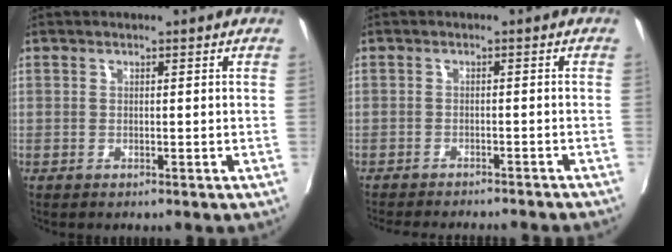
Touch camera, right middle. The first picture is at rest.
{"total": 9.5, "force": [-8.6, 1.2, 3.9], "torque": [-0.087, -0.017, -0.122]}